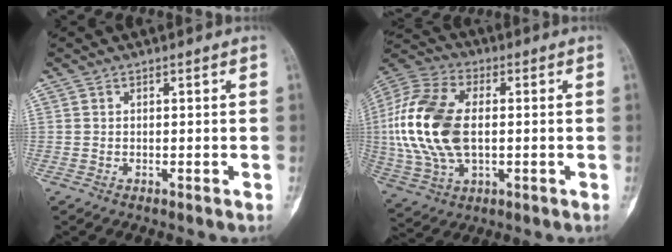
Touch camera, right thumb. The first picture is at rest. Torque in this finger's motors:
{"motor_torque": [2.43, 1.81, 1.22, -1.55, 0.32]}